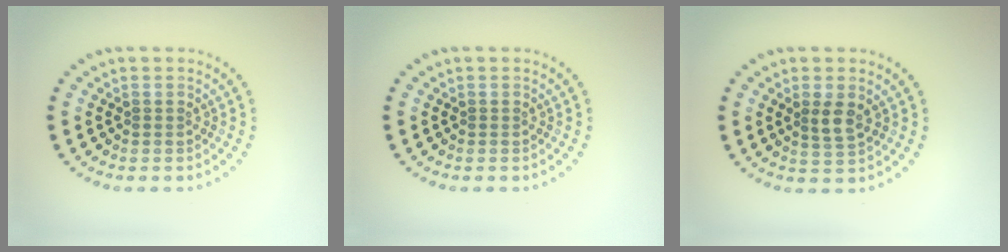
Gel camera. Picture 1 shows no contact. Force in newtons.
{"total": 0.0}
{"total": 2.0, "press": 1.8, "slide": 0.8}